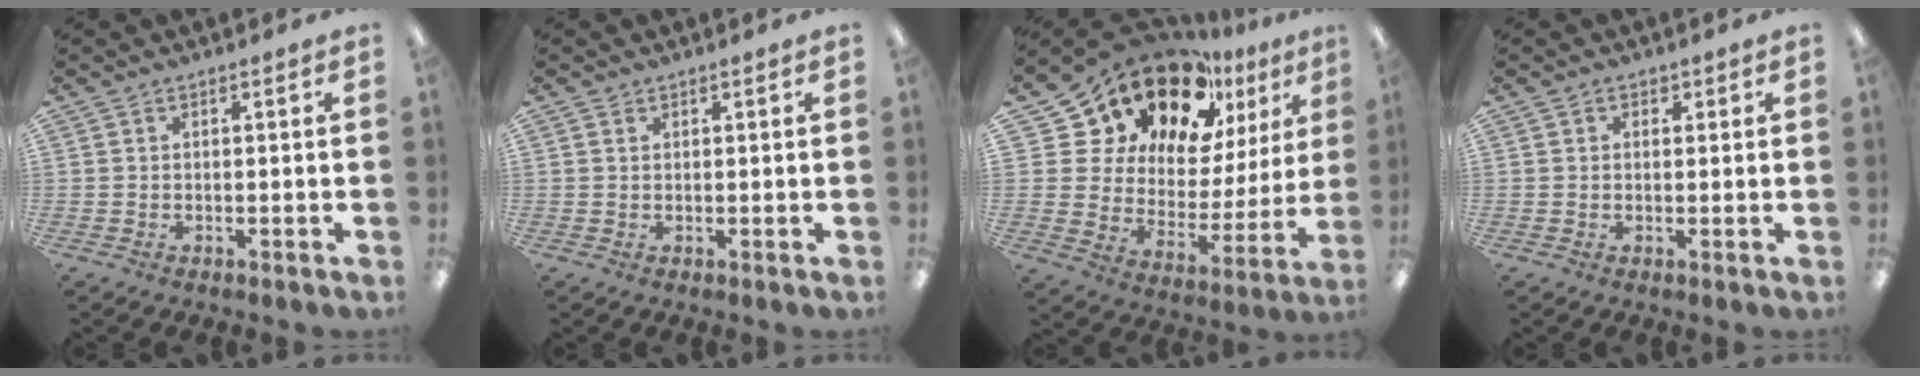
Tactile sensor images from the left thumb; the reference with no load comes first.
{"total": 0.7, "force": [0.5, 0.4, 0.1], "torque": [-0.003, 0.001, 0.010]}
{"total": 23.2, "force": [18.0, 11.0, 9.6], "torque": [-0.181, -0.127, 0.326]}
{"total": 1.3, "force": [0.6, 1.1, 0.1], "torque": [0.006, 0.001, 0.007]}